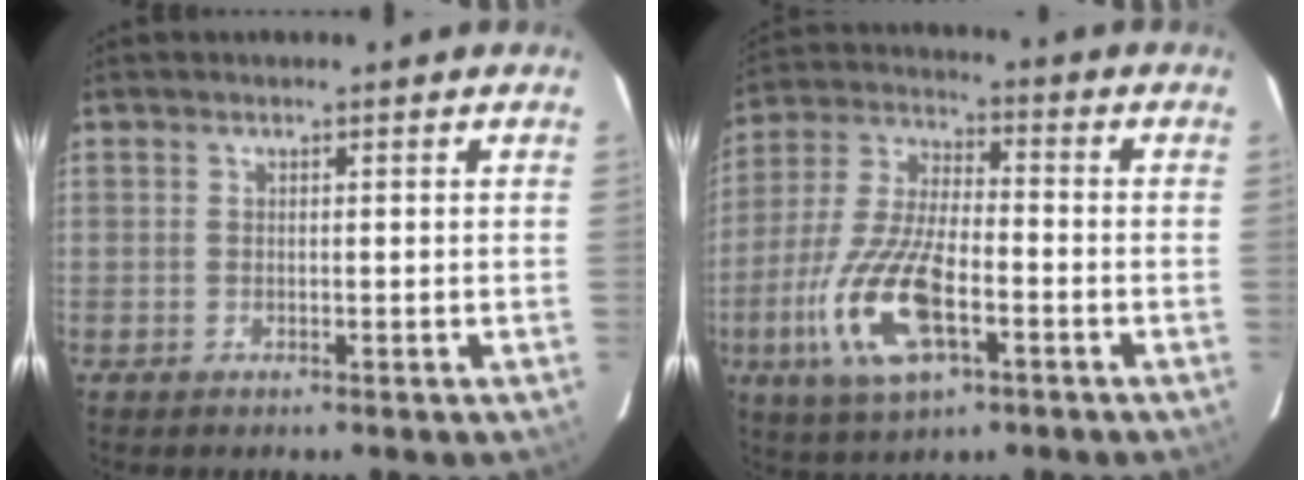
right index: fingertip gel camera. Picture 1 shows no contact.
{"total": 16.6, "force": [-6.2, 6.6, 13.9], "torque": [-0.304, -0.012, -0.115]}